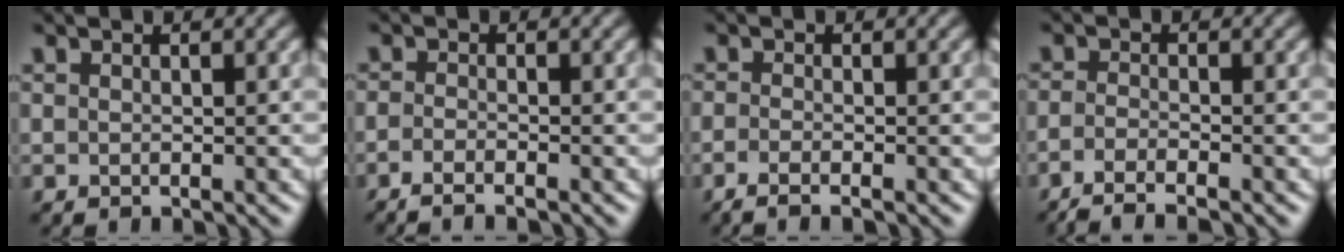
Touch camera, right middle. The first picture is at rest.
{"total": 2.3, "force": [-1.6, 0.5, 1.6], "torque": [-0.032, -0.009, -0.036]}
{"total": 2.1, "force": [-1.2, 0.5, 1.6], "torque": [-0.026, -0.010, -0.033]}
{"total": 3.6, "force": [-2.6, 0.7, 2.4], "torque": [-0.041, -0.006, -0.060]}